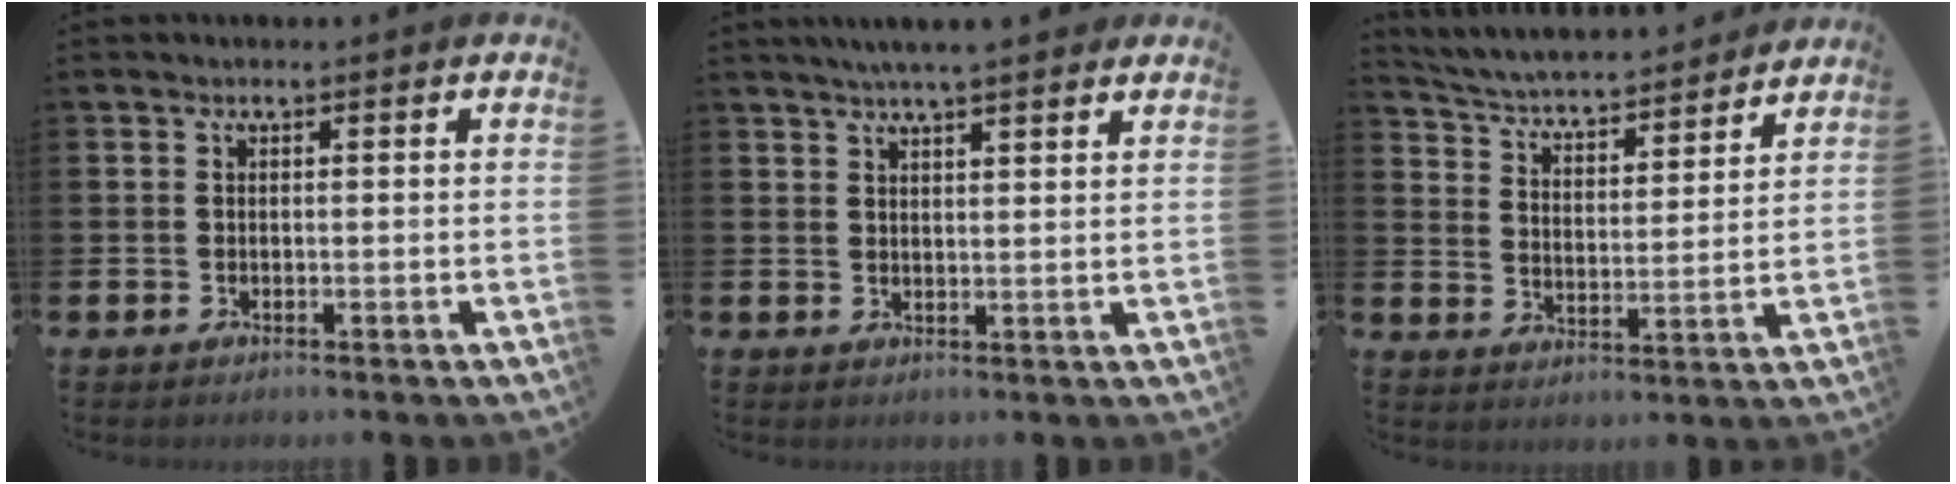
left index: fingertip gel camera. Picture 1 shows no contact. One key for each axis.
{"total": 4.6, "fx": 4.3, "fy": 0.0, "fz": 1.6, "tx": -0.033, "ty": -0.013, "tz": 0.075}
{"total": 4.9, "fx": 4.8, "fy": 0.7, "fz": 1.0, "tx": -0.049, "ty": -0.045, "tz": 0.077}